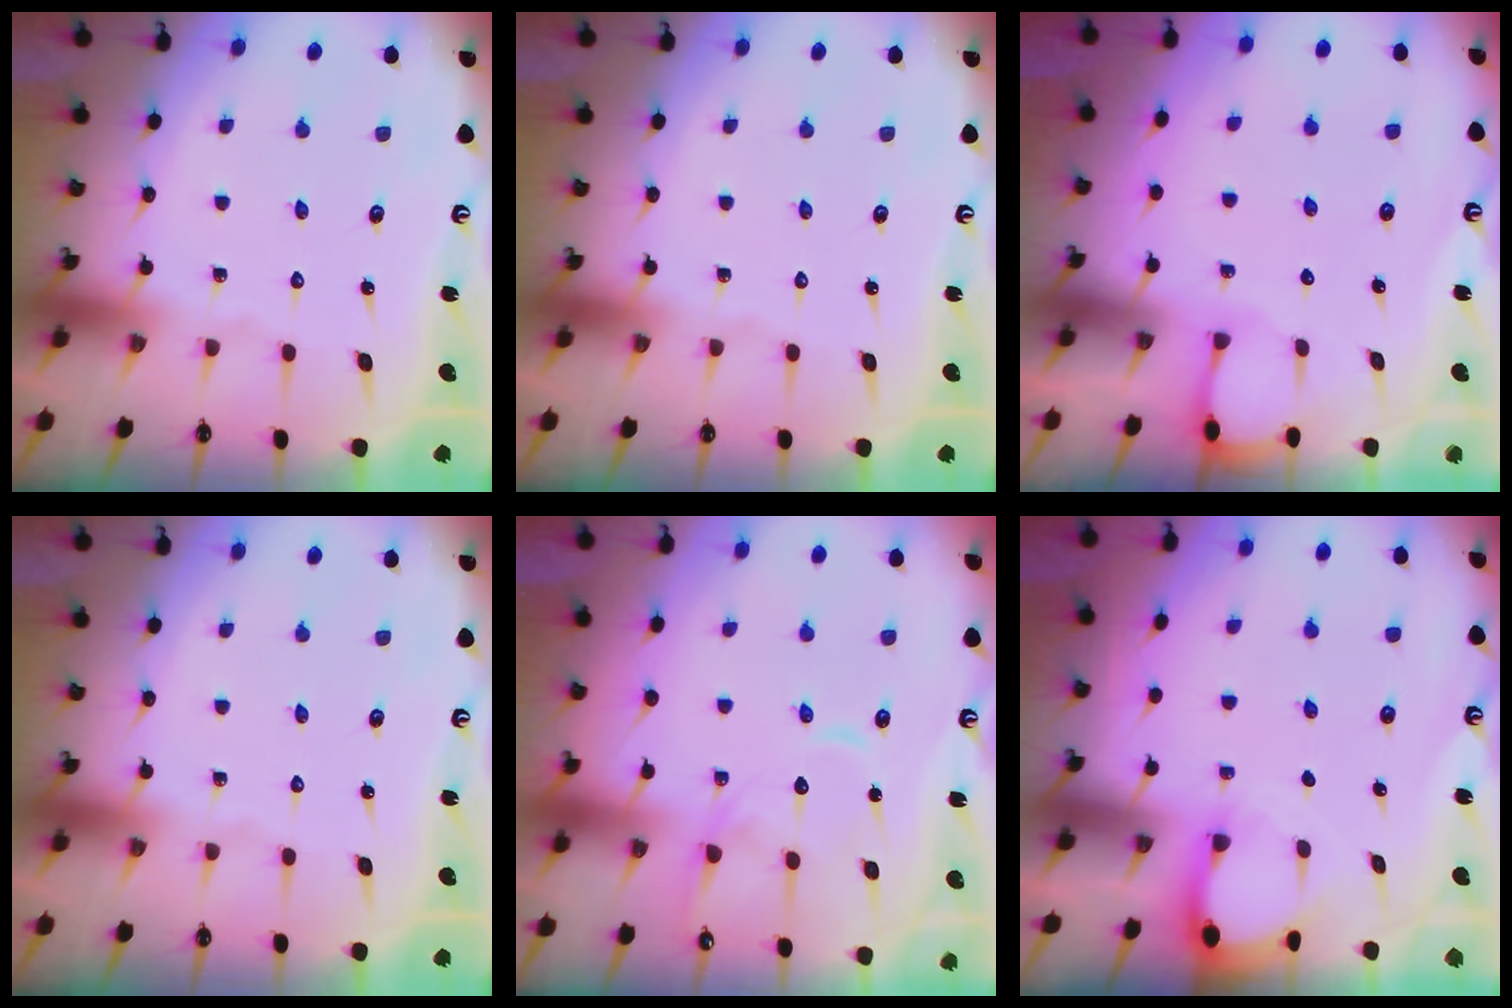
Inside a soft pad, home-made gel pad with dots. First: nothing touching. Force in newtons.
{"total": 0.0}
{"total": 1.0, "press": 0.9, "slide": 0.1}
{"total": 0.0}
{"total": 12.8, "press": 12.8, "slide": 1.2}
{"total": 2.9, "press": 2.9, "slide": 0.3}